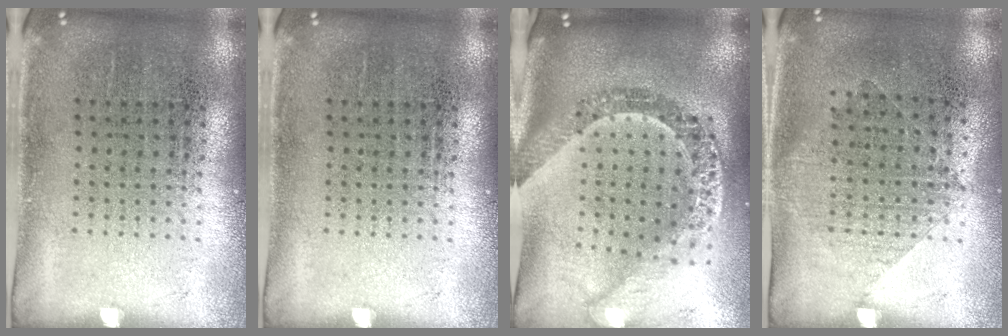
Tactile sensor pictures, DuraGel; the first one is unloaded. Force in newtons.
{"total": 0.0}
{"total": 3.0, "press": 2.3, "slide": 1.9}
{"total": 1.0, "press": 1.0, "slide": 0.4}